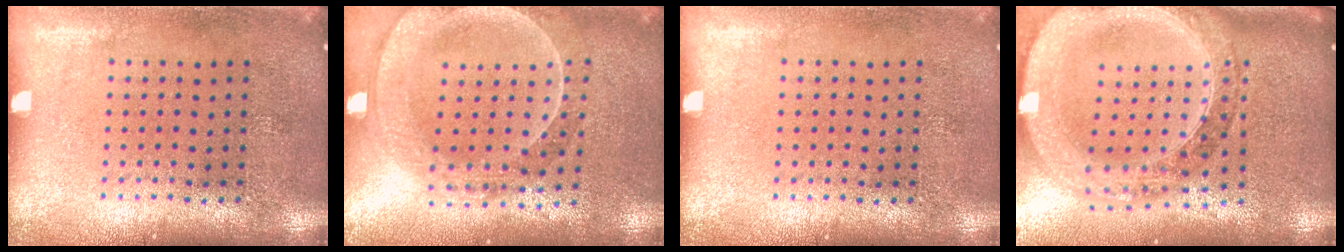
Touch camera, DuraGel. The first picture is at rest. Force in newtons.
{"total": 2.2, "press": 2.1, "slide": 0.9}
{"total": 0.0}
{"total": 2.6, "press": 2.3, "slide": 1.3}